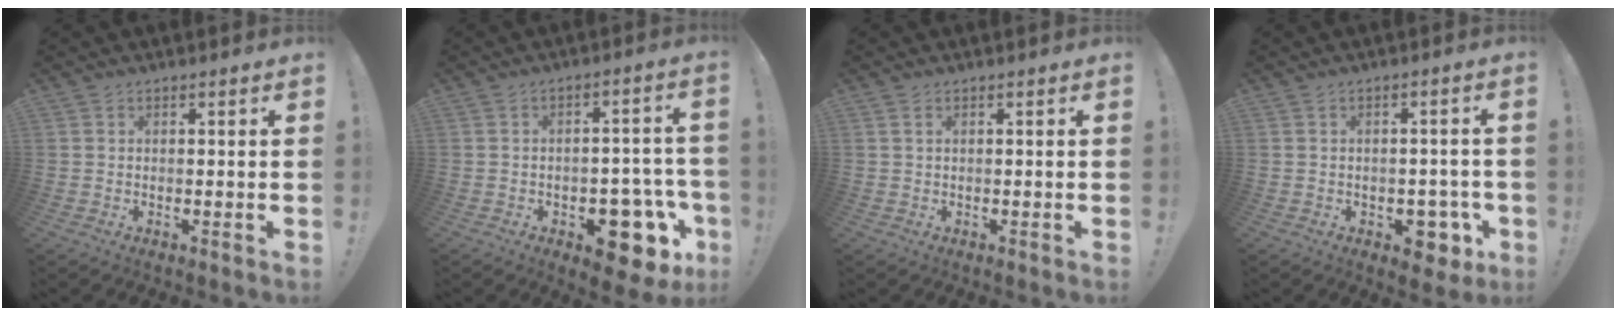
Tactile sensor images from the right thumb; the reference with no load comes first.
{"total": 13.3, "force": [-6.3, 7.4, 9.1], "torque": [-0.074, 0.046, -0.094]}
{"total": 1.1, "force": [0.5, 0.7, 0.7], "torque": [-0.007, -0.001, 0.008]}
{"total": 7.9, "force": [-3.1, 5.4, 4.9], "torque": [-0.043, 0.018, -0.045]}